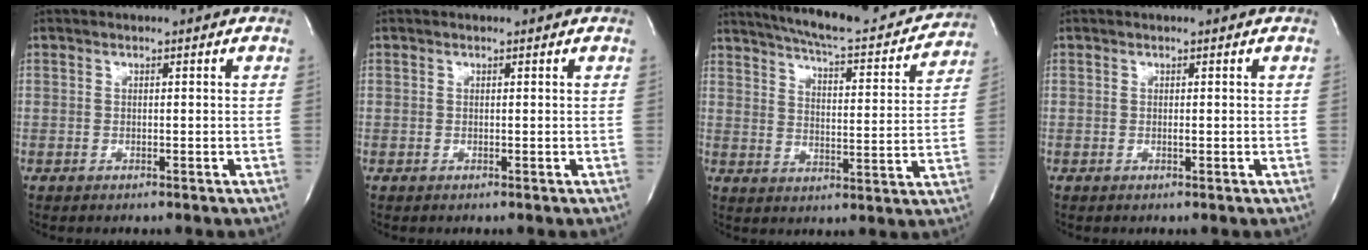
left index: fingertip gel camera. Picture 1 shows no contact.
{"total": 0.5, "force": [0.5, 0.1, 0.0], "torque": [-0.006, 0.003, 0.007]}
{"total": 20.1, "force": [18.2, 3.2, 7.8], "torque": [-0.122, -0.015, 0.239]}
{"total": 0.6, "force": [0.3, 0.1, 0.4], "torque": [-0.011, 0.002, 0.004]}